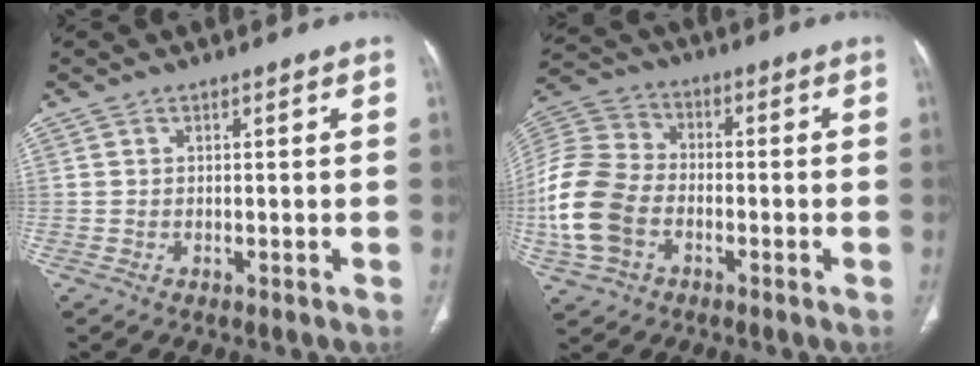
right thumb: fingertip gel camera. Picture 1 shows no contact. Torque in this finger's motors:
{"motor_torque": [0.50, 0.51, 1.55, -0.23, 0.48]}